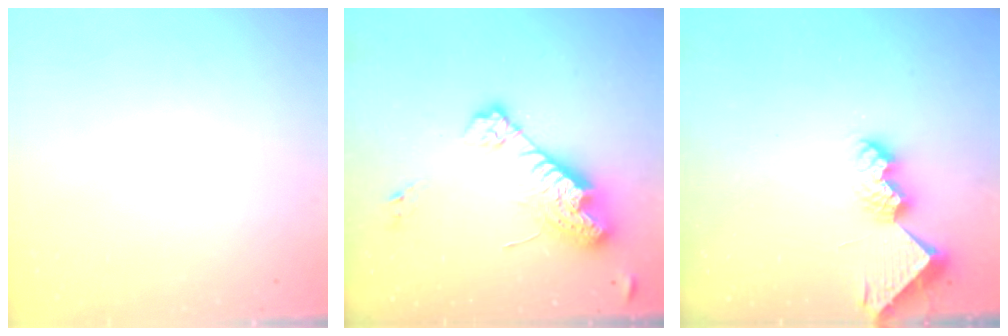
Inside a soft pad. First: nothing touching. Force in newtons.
{"total": 15.9, "press": 15.9, "slide": 1.3}
{"total": 8.3, "press": 8.3, "slide": 0.6}